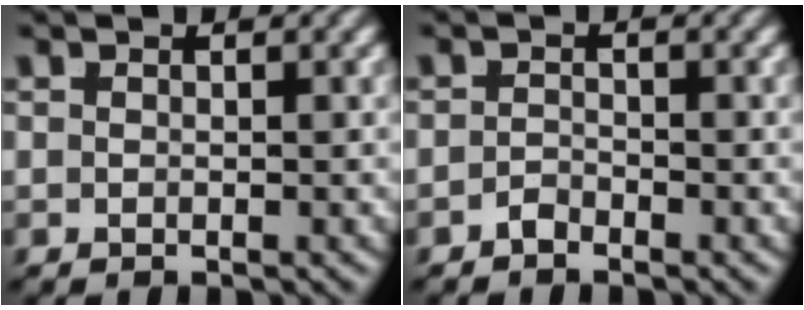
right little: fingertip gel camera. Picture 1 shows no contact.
{"total": 1.6, "force": [-1.6, -0.2, 0.0], "torque": [0.007, -0.008, -0.026]}